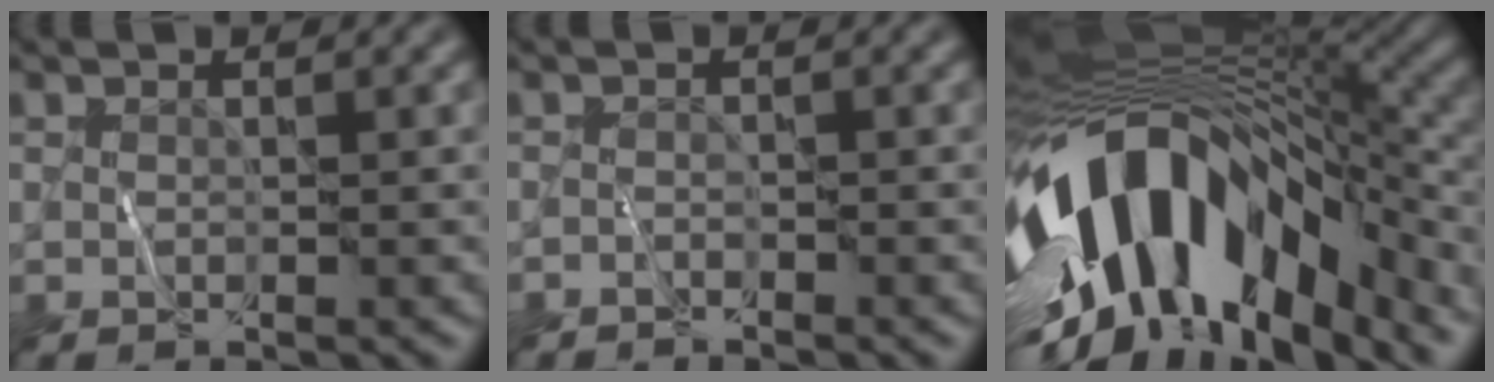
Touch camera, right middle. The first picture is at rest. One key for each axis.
{"total": 0.7, "fx": -0.7, "fy": 0.1, "fz": 0.0, "tx": 0.001, "ty": 0.004, "tz": -0.016}
{"total": 15.2, "fx": -6.4, "fy": 7.6, "fz": 11.5, "tx": -0.213, "ty": 0.010, "tz": -0.105}